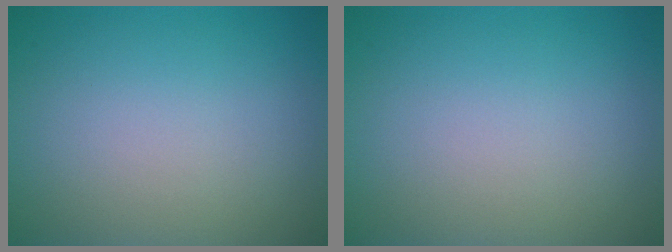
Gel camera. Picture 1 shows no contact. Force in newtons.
{"total": 0.0}